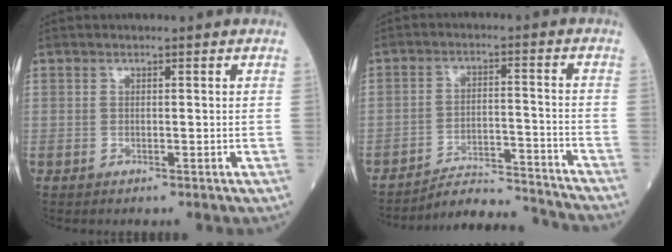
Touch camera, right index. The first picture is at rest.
{"total": 9.8, "force": [-9.8, -0.7, 0.0], "torque": [0.002, 0.018, -0.158]}